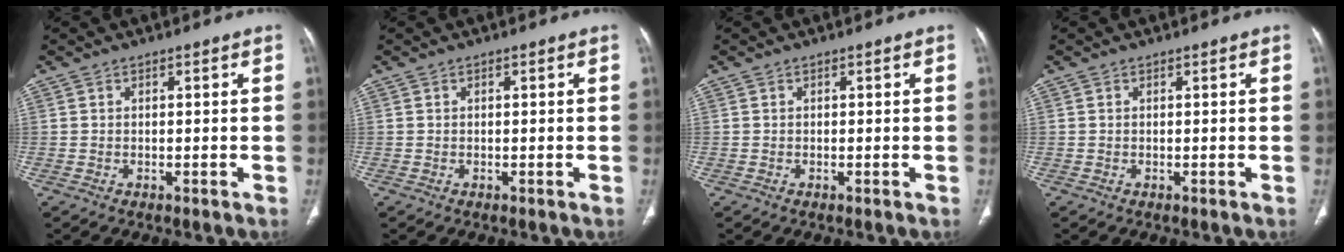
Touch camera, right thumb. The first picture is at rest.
{"total": 0.0}
{"total": 0.0}
{"total": 0.0}